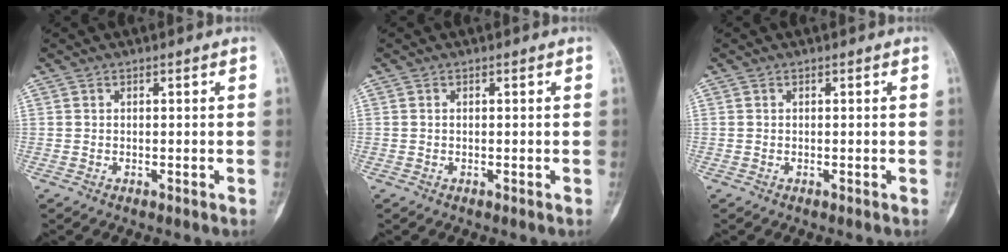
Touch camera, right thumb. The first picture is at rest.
{"total": 0.0}
{"total": 0.0}